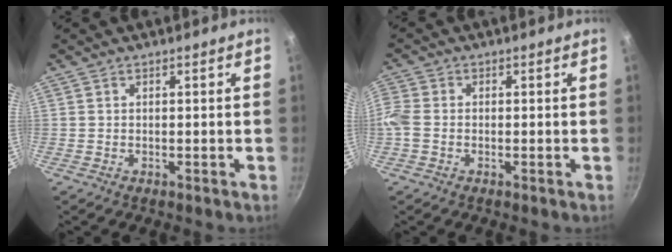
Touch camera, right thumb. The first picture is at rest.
{"total": 3.6, "force": [-1.1, 2.6, 2.1], "torque": [-0.053, 0.004, -0.034]}